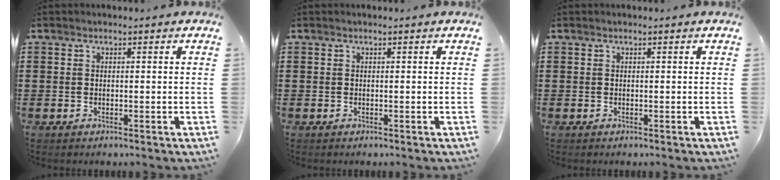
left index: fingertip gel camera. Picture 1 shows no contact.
{"total": 0.0}
{"total": 0.0}